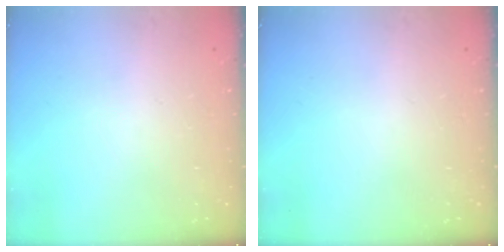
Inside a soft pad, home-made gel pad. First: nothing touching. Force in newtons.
{"total": 0.0}